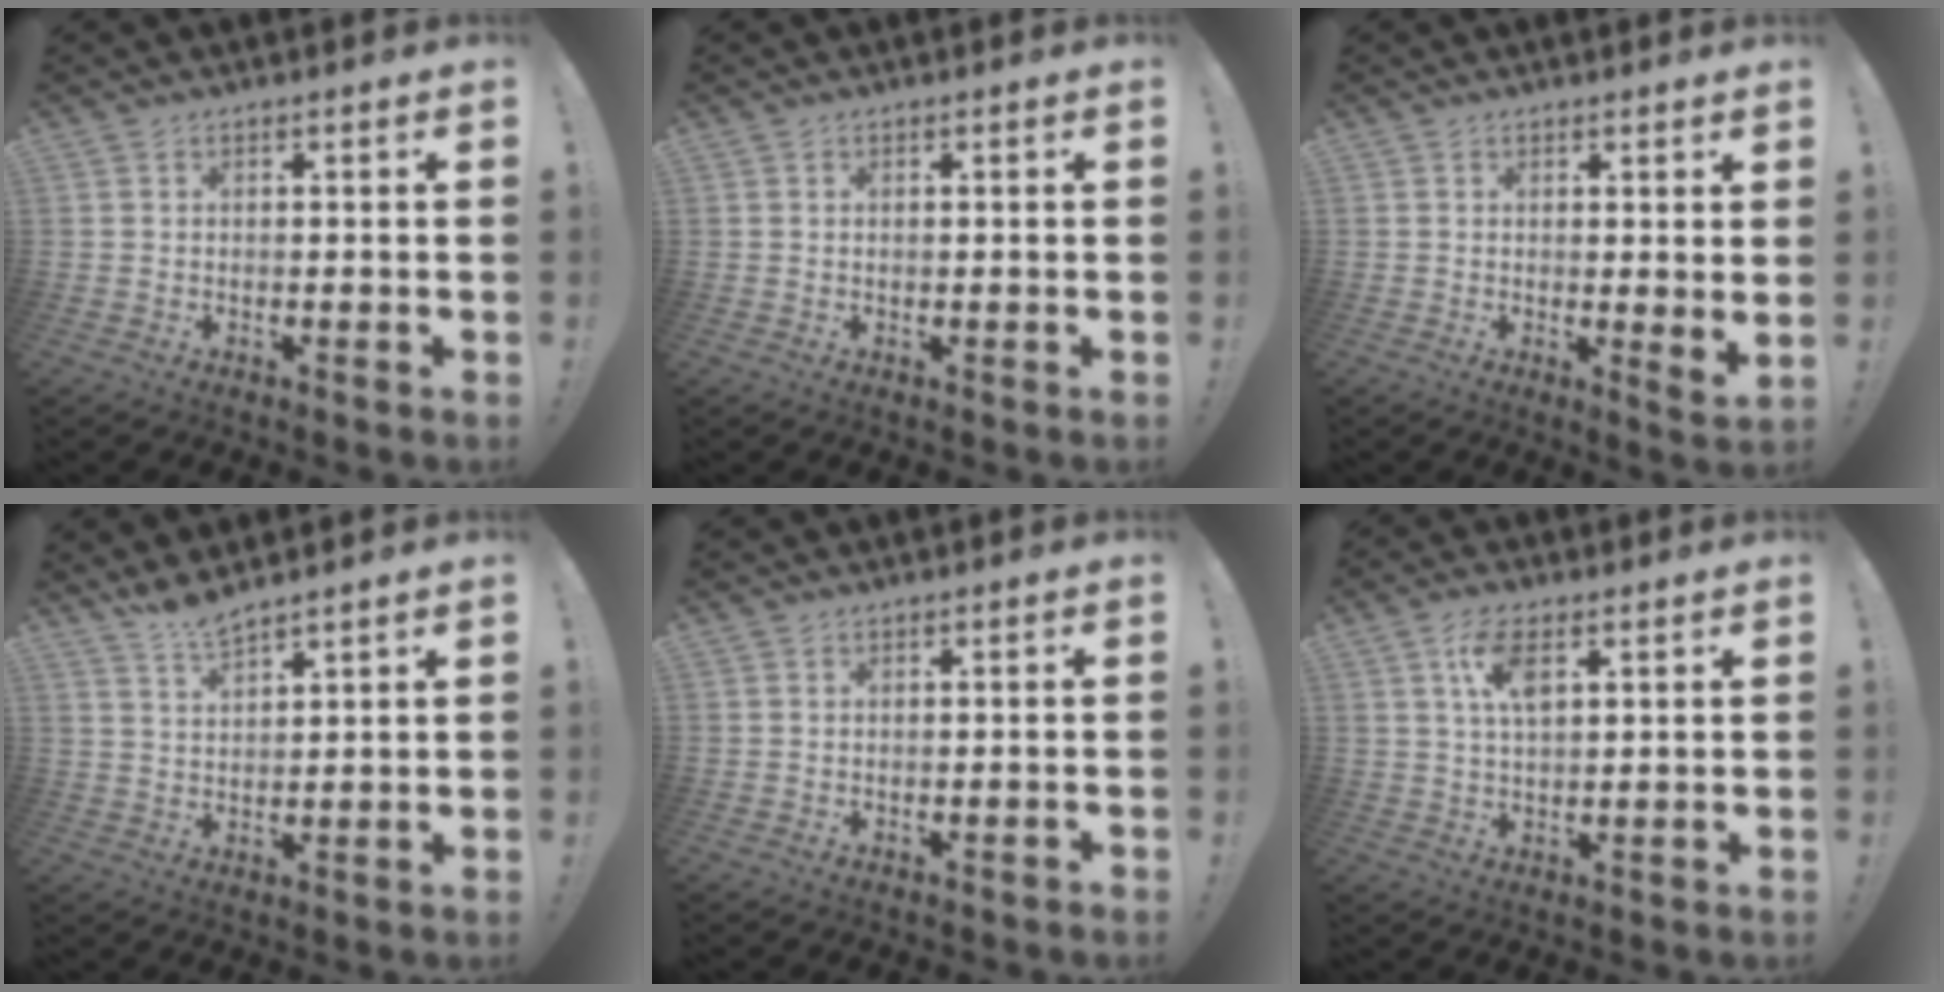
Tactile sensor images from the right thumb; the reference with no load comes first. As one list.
[{"total": 0.0}, {"total": 2.5, "force": [1.5, 0.4, 2.0], "torque": [-0.011, -0.016, 0.024]}, {"total": 4.8, "force": [4.5, 0.2, 1.9], "torque": [-0.041, -0.026, 0.080]}, {"total": 0.6, "force": [-0.5, -0.4, 0.1], "torque": [-0.007, 0.002, -0.008]}, {"total": 7.3, "force": [2.9, 3.3, 5.9], "torque": [-0.104, 0.000, 0.051]}]